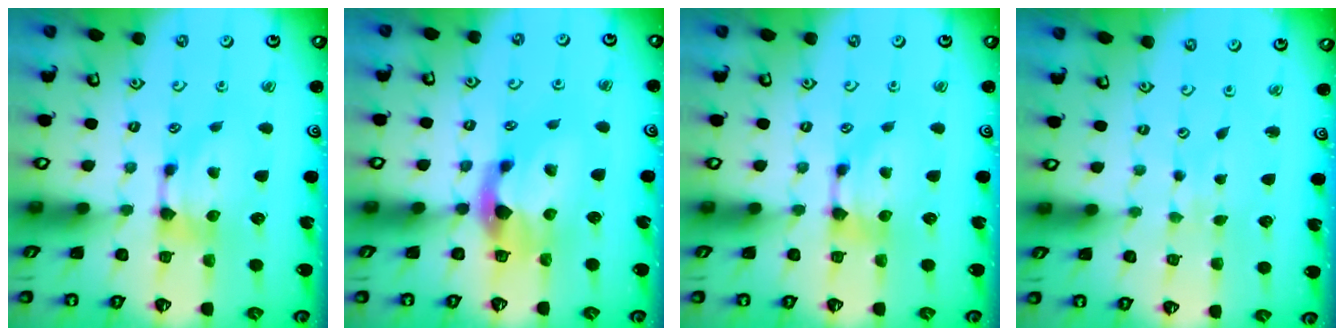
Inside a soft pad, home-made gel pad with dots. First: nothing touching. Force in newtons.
{"total": 2.8, "press": 2.5, "slide": 1.3}
{"total": 0.0}
{"total": 4.8, "press": 4.8, "slide": 0.2}